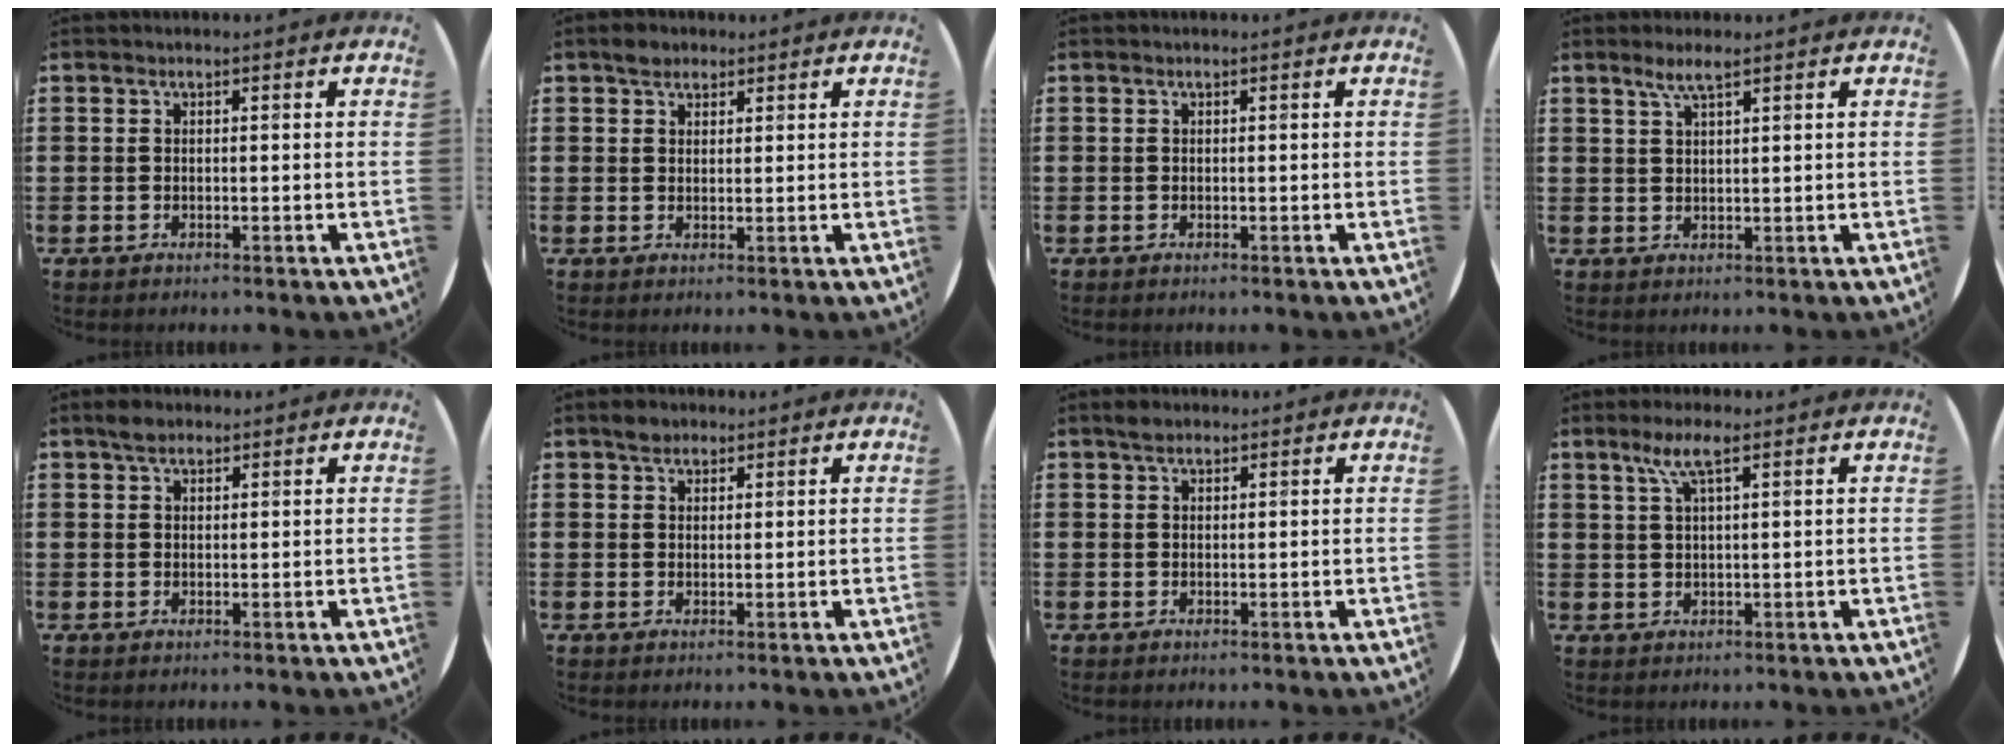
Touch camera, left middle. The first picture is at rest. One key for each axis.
{"total": 2.0, "fx": 1.7, "fy": 1.0, "fz": 0.3, "tx": 0.000, "ty": 0.002, "tz": 0.030}
{"total": 0.0}
{"total": 2.9, "fx": 2.0, "fy": 0.3, "fz": 2.0, "tx": -0.042, "ty": 0.004, "tz": 0.036}
{"total": 1.9, "fx": 1.5, "fy": 0.8, "fz": 0.7, "tx": -0.008, "ty": 0.003, "tz": 0.026}
{"total": 1.9, "fx": 1.6, "fy": 0.9, "fz": 0.3, "tx": 0.001, "ty": 0.001, "tz": 0.029}
{"total": 1.4, "fx": 1.1, "fy": 0.6, "fz": 0.5, "tx": -0.004, "ty": 0.002, "tz": 0.019}
{"total": 3.8, "fx": 2.2, "fy": 0.5, "fz": 3.1, "tx": -0.067, "ty": 0.006, "tz": 0.036}